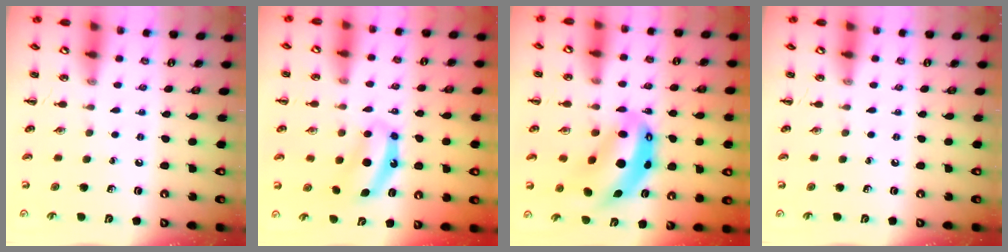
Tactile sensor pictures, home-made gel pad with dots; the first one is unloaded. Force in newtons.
{"total": 7.1, "press": 7.1, "slide": 0.6}
{"total": 10.9, "press": 10.6, "slide": 2.6}
{"total": 0.0}